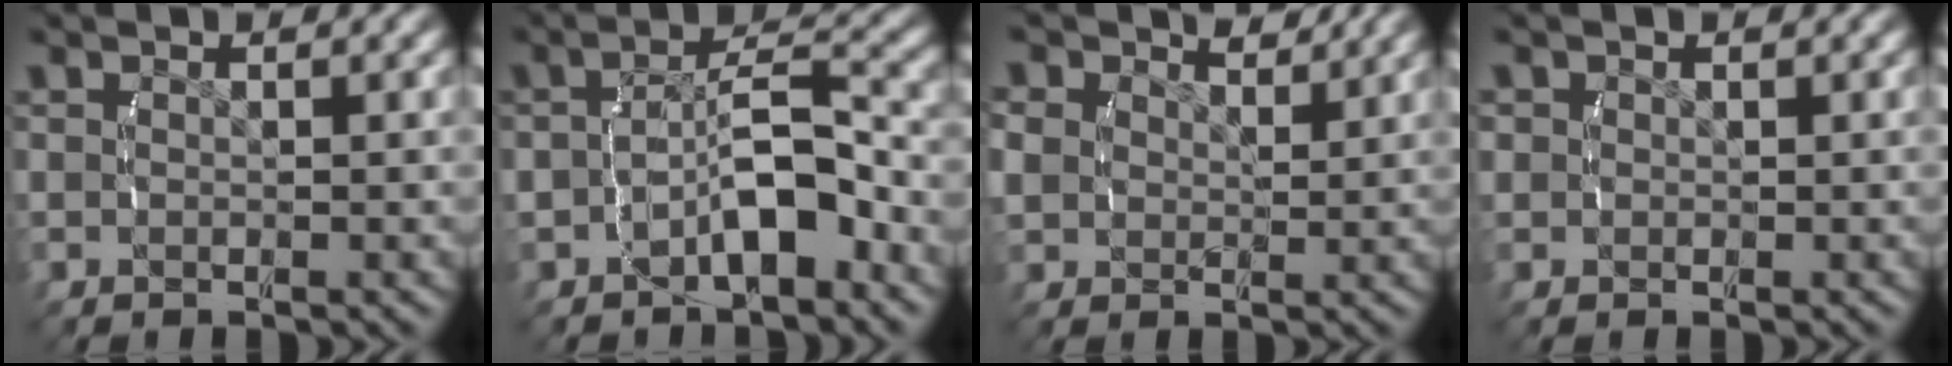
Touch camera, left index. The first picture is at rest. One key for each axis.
{"total": 4.6, "fx": -2.5, "fy": 1.6, "fz": 3.6, "tx": -0.063, "ty": 0.011, "tz": -0.036}
{"total": 3.1, "fx": 2.2, "fy": 1.9, "fz": 1.3, "tx": -0.029, "ty": -0.001, "tz": 0.042}
{"total": 1.0, "fx": 0.4, "fy": 0.9, "fz": 0.2, "tx": -0.011, "ty": -0.007, "tz": 0.013}